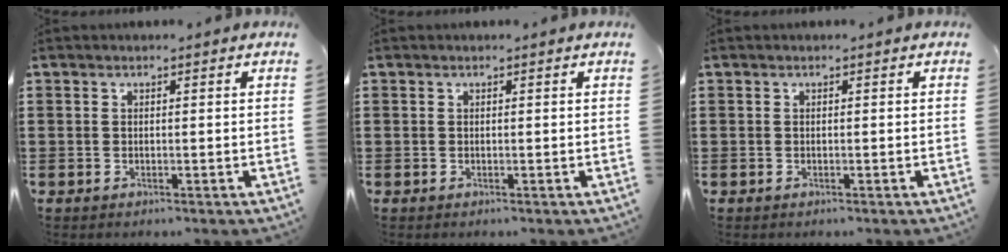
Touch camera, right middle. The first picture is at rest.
{"total": 0.0}
{"total": 0.0}